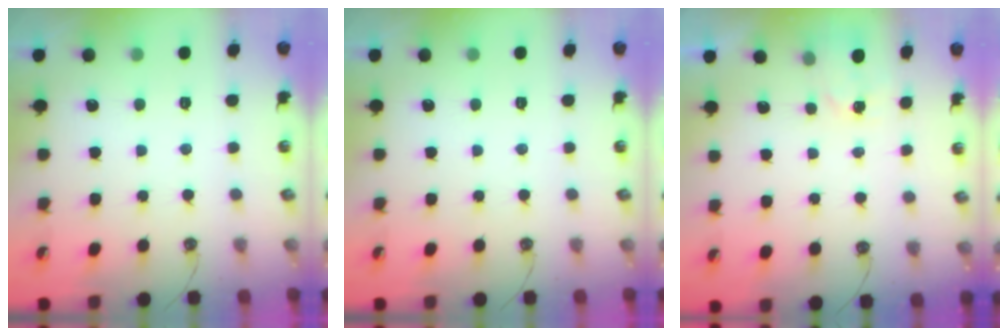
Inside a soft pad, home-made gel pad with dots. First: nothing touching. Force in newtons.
{"total": 0.0}
{"total": 2.3, "press": 2.3, "slide": 0.2}